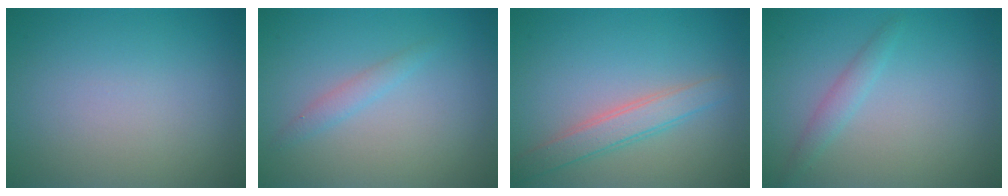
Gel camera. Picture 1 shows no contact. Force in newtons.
{"total": 1.2, "press": 1.2, "slide": 0.1}
{"total": 2.8, "press": 2.8, "slide": 0.2}
{"total": 1.4, "press": 1.4, "slide": 0.1}